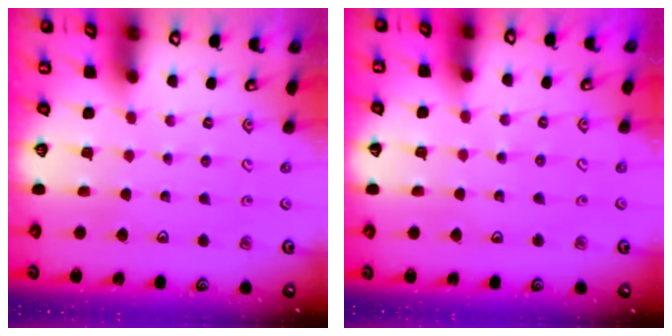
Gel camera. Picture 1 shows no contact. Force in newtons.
{"total": 3.5, "press": 3.4, "slide": 0.3}